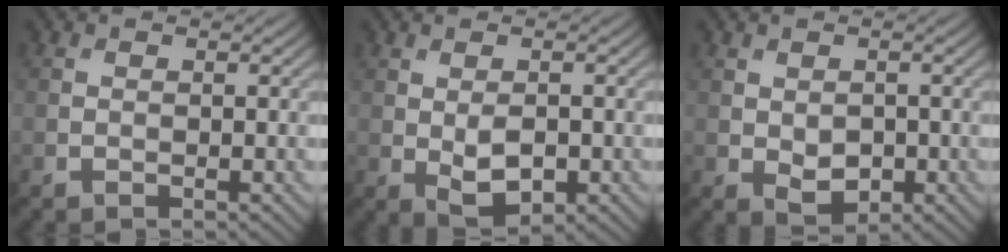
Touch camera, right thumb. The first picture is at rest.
{"total": 3.9, "force": [-0.6, 2.0, 3.3], "torque": [-0.065, -0.007, -0.005]}
{"total": 3.1, "force": [-0.6, 2.1, 2.3], "torque": [-0.044, -0.010, -0.004]}